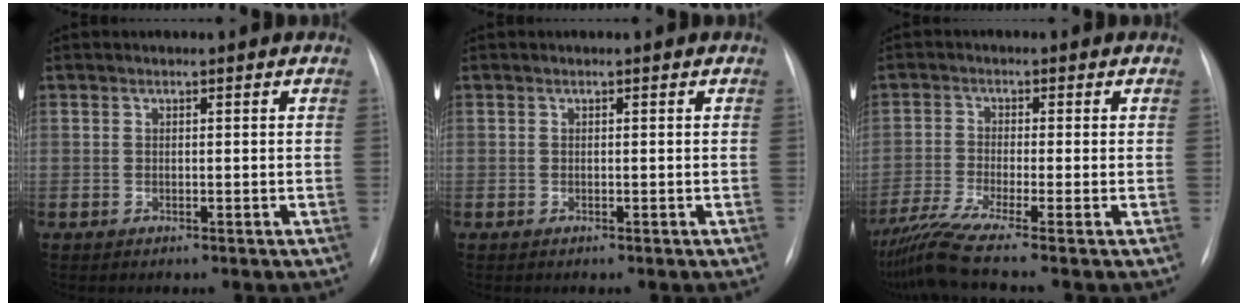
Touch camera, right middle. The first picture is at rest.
{"total": 0.0}
{"total": 7.5, "force": [-5.9, -2.0, 4.2], "torque": [-0.080, -0.027, -0.104]}